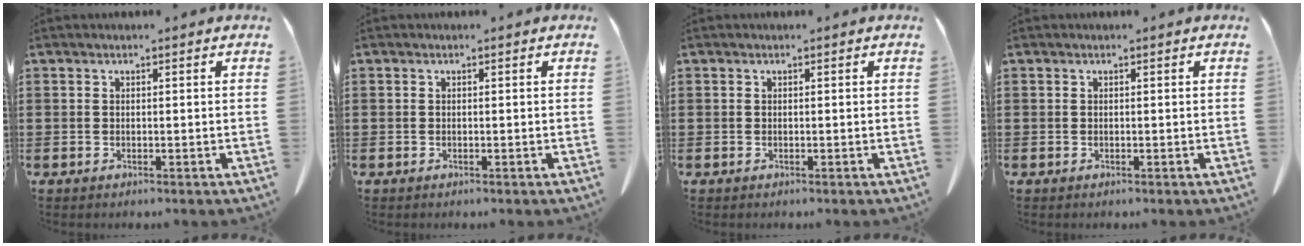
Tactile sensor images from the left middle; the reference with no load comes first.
{"total": 0.0}
{"total": 0.0}
{"total": 0.0}